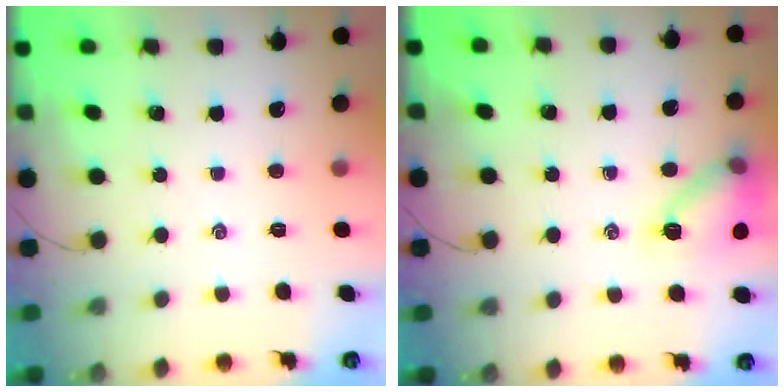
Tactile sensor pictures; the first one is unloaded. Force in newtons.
{"total": 13.4, "press": 13.4, "slide": 0.6}